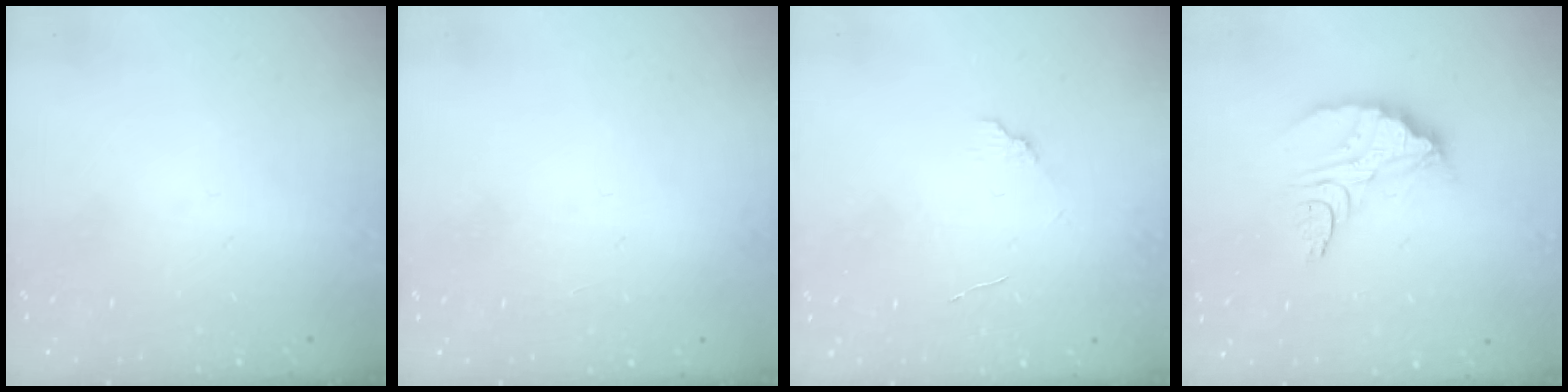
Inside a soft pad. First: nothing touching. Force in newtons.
{"total": 2.2, "press": 2.2, "slide": 0.1}
{"total": 5.3, "press": 5.3, "slide": 0.4}
{"total": 10.4, "press": 10.4, "slide": 0.5}